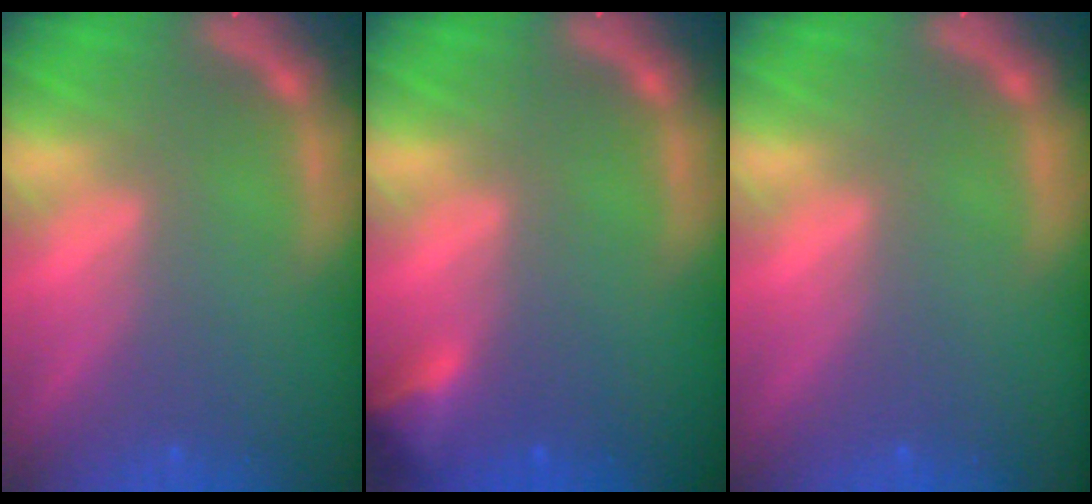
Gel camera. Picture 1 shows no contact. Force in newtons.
{"total": 2.4}
{"total": 0.0}